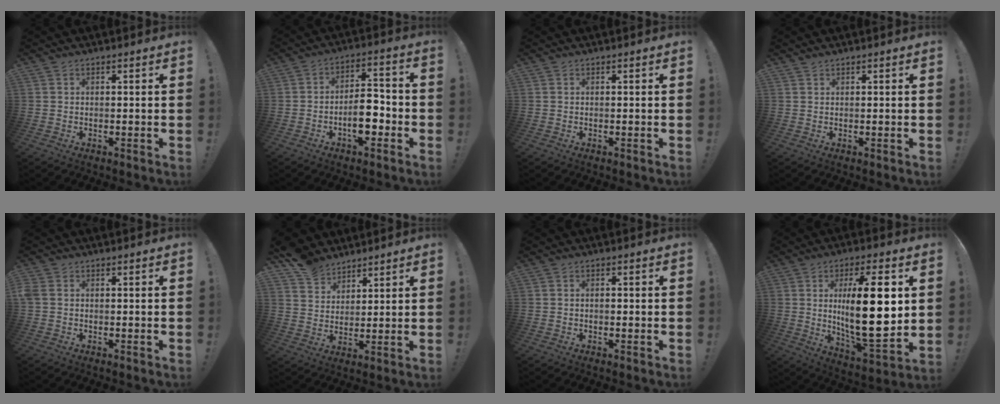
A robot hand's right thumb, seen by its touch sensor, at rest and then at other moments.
{"total": 10.3, "force": [-3.6, 5.1, 8.2], "torque": [-0.126, 0.019, -0.062]}
{"total": 0.0}
{"total": 0.7, "force": [0.7, 0.2, 0.0], "torque": [0.005, -0.003, 0.012]}
{"total": 1.5, "force": [-0.2, 0.6, 1.4], "torque": [-0.025, 0.001, -0.002]}
{"total": 9.2, "force": [7.3, 5.1, 1.9], "torque": [-0.038, -0.048, 0.146]}
{"total": 0.7, "force": [-0.4, 0.2, 0.5], "torque": [-0.010, 0.000, -0.006]}
{"total": 21.8, "force": [3.3, 6.8, 20.4], "torque": [-0.326, -0.025, 0.045]}